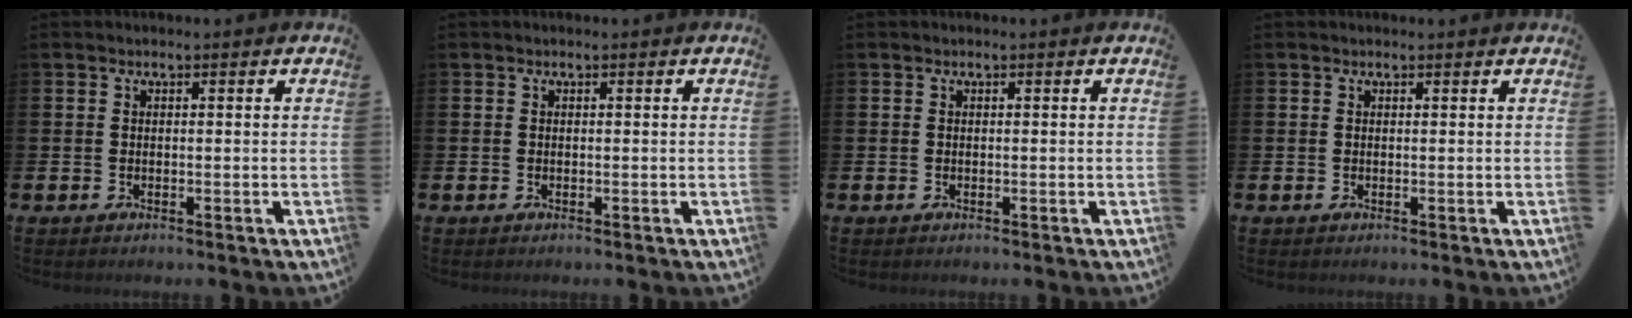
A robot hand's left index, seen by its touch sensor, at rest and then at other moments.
{"total": 0.0}
{"total": 0.0}
{"total": 0.0}